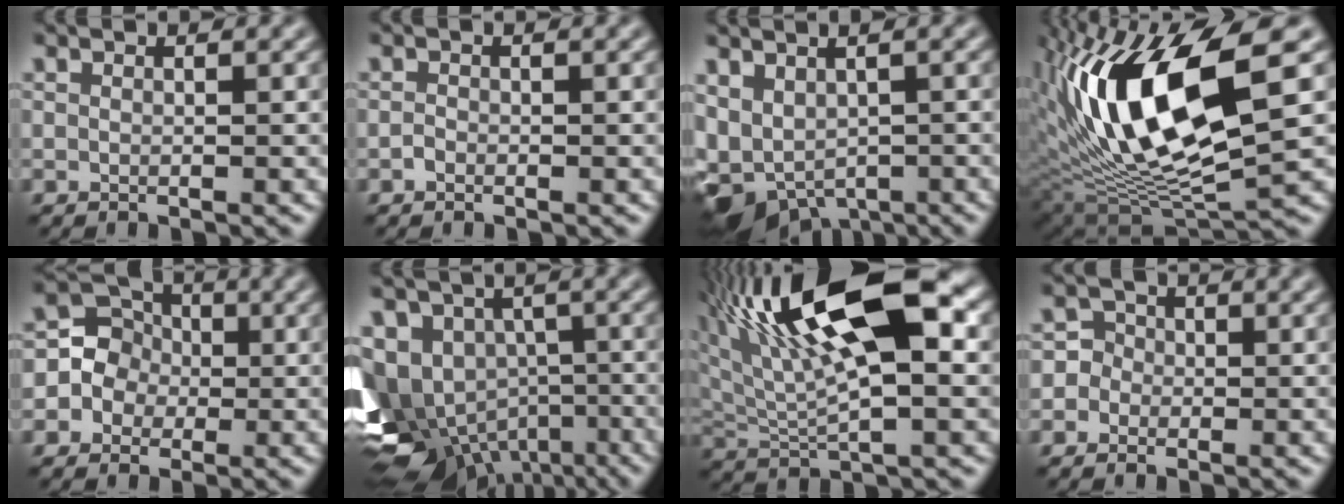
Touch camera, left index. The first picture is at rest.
{"total": 0.7, "force": [-0.6, 0.3, 0.1], "torque": [-0.002, -0.002, -0.013]}
{"total": 5.9, "force": [-2.6, 4.1, 3.3], "torque": [-0.057, -0.020, -0.037]}
{"total": 14.2, "force": [2.7, 4.8, 13.1], "torque": [-0.249, 0.000, 0.049]}
{"total": 4.2, "force": [-0.6, 4.0, 1.0], "torque": [0.003, 0.016, -0.030]}
{"total": 12.7, "force": [-3.4, 9.6, 7.5], "torque": [-0.151, -0.015, -0.028]}
{"total": 14.0, "force": [4.7, 4.9, 12.3], "torque": [-0.209, 0.024, 0.071]}
{"total": 3.1, "force": [-1.0, 2.9, 0.4], "torque": [0.023, 0.016, -0.044]}